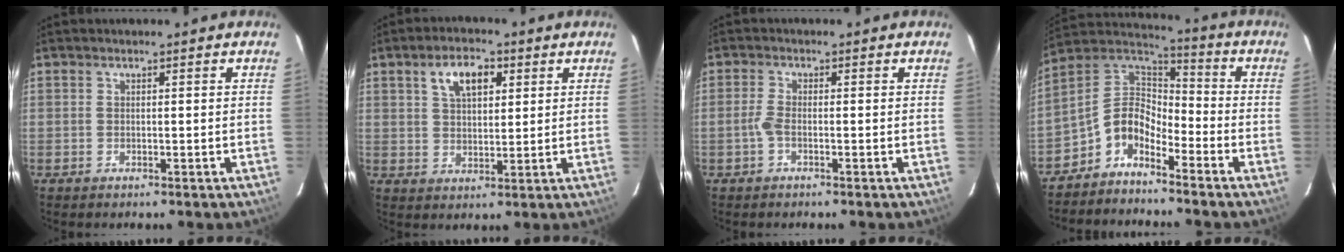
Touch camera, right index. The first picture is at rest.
{"total": 7.1, "force": [3.2, 3.7, 5.1], "torque": [-0.089, 0.020, 0.059]}
{"total": 2.0, "force": [-0.8, 0.5, 1.8], "torque": [-0.043, 0.002, -0.017]}
{"total": 8.4, "force": [-5.4, 4.6, 4.4], "torque": [-0.100, 0.038, -0.120]}